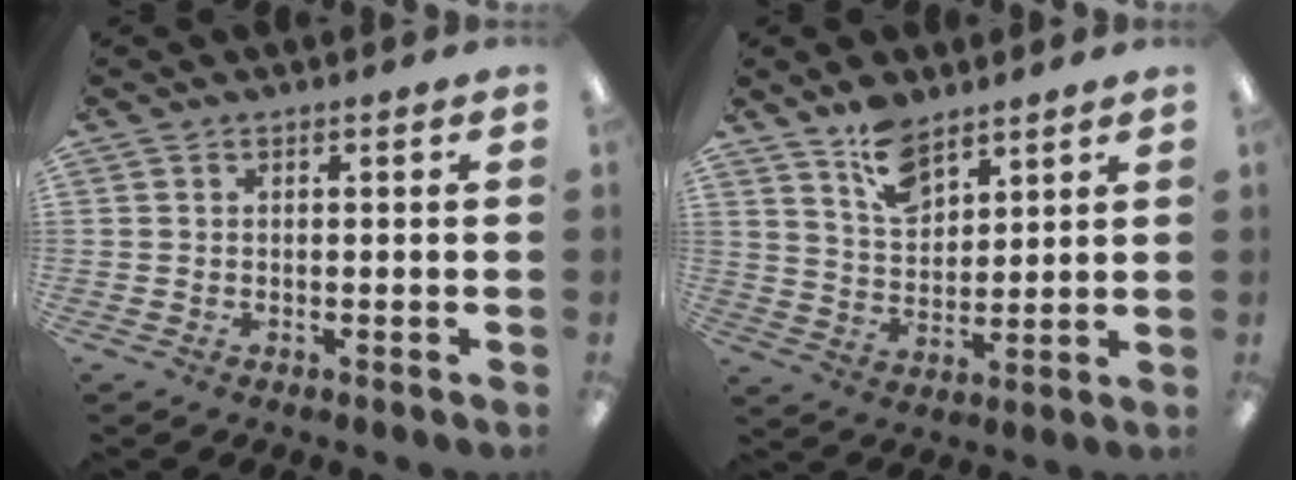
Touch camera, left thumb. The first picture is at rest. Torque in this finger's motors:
{"motor_torque": [0.10, -0.02, -0.40, 0.18, 0.08]}